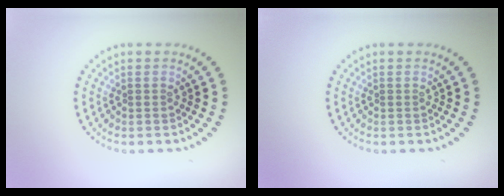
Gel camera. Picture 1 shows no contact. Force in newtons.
{"total": 0.0}